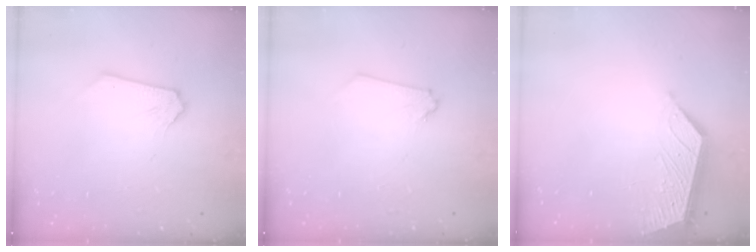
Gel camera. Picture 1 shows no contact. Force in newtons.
{"total": 0.0}
{"total": 5.2, "press": 5.2, "slide": 0.2}